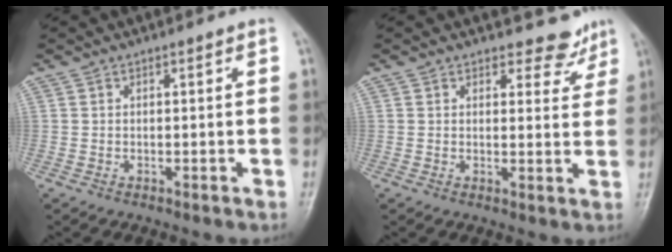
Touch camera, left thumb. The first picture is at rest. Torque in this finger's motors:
{"motor_torque": [-0.18, 0.00, -0.13, -0.15, 0.05]}